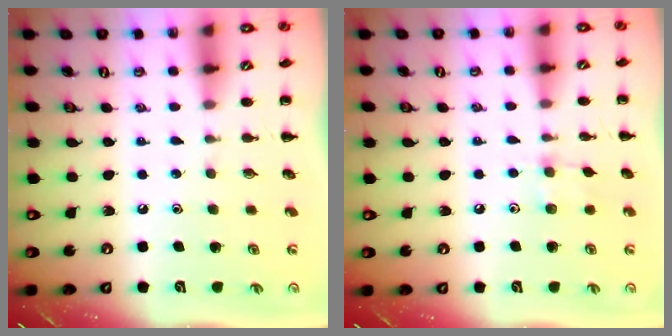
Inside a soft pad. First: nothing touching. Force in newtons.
{"total": 6.8, "press": 6.5, "slide": 1.9}